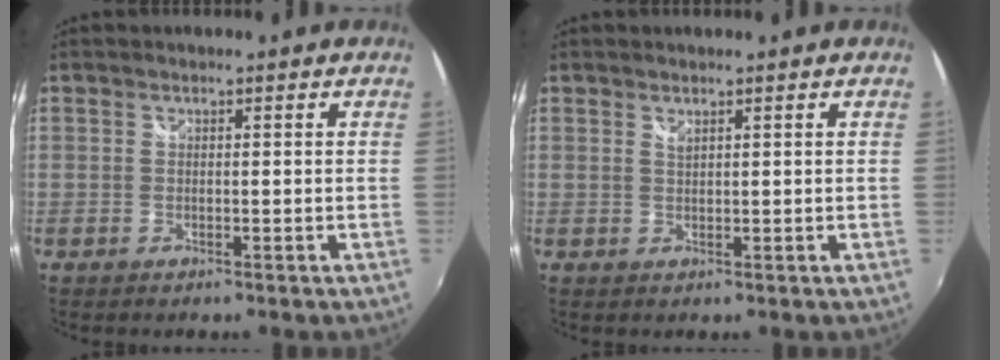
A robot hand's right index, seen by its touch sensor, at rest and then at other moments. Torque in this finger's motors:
{"motor_torque": [0.15, 0.14, 0.06, 0.00]}